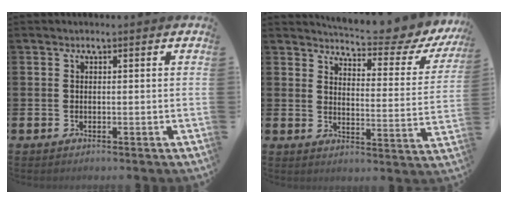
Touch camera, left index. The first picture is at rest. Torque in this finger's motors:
{"motor_torque": [1.42, -0.71, 0.21, 0.06]}